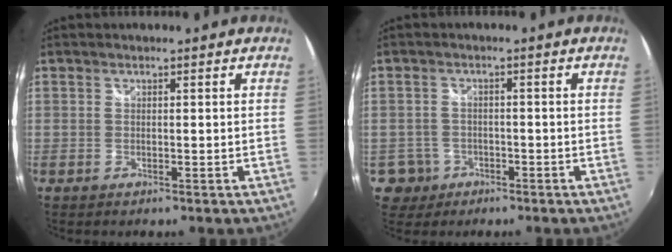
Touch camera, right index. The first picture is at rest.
{"total": 4.5, "force": [-1.9, 4.1, 0.2], "torque": [-0.017, 0.012, -0.030]}